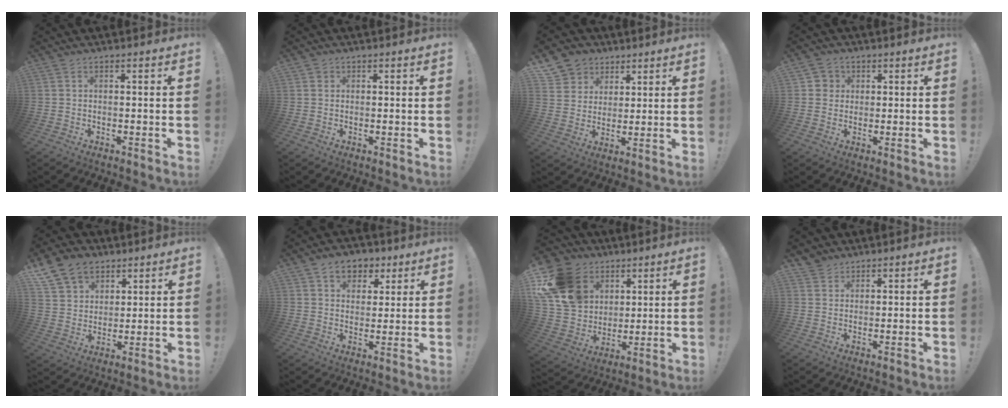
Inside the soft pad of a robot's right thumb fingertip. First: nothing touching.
{"total": 1.0, "force": [0.5, 0.9, 0.1], "torque": [0.003, 0.000, 0.008]}
{"total": 8.3, "force": [4.5, 7.0, 0.9], "torque": [-0.016, -0.032, 0.092]}
{"total": 3.5, "force": [0.7, 3.4, 0.5], "torque": [-0.011, 0.003, 0.014]}
{"total": 12.8, "force": [7.6, 9.4, 4.3], "torque": [-0.074, -0.042, 0.152]}
{"total": 8.2, "force": [4.5, 6.3, 2.9], "torque": [-0.038, -0.018, 0.086]}
{"total": 19.6, "force": [7.7, 15.7, 8.9], "torque": [-0.167, -0.035, 0.169]}
{"total": 3.3, "force": [2.6, 2.0, 0.1], "torque": [0.002, -0.017, 0.049]}